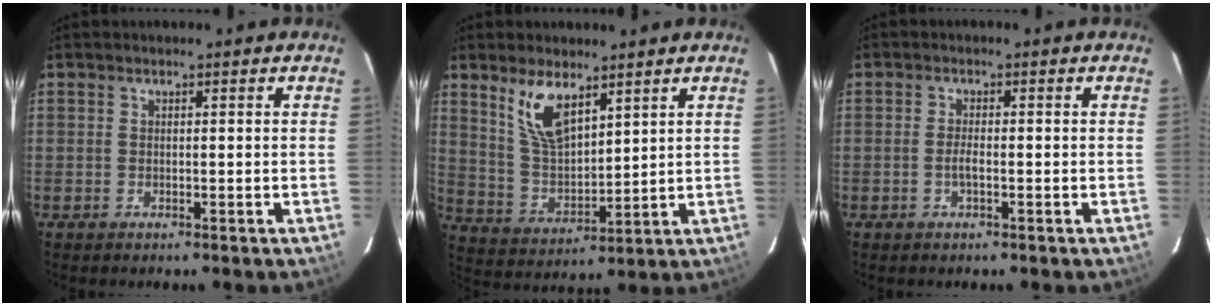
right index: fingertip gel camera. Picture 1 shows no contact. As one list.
[{"total": 9.6, "force": [5.9, 3.9, 6.5], "torque": [-0.125, 0.001, 0.128]}, {"total": 1.7, "force": [-0.6, 0.4, 1.5], "torque": [-0.031, 0.000, -0.013]}]